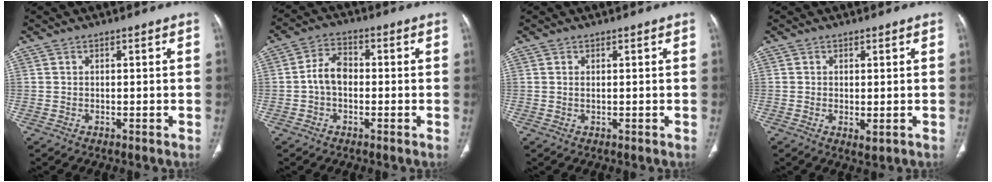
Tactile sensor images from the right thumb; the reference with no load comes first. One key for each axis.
{"total": 5.7, "fx": -0.7, "fy": 3.9, "fz": 4.1, "tx": -0.065, "ty": 0.020, "tz": -0.022}
{"total": 0.7, "fx": 0.2, "fy": 0.3, "fz": 0.6, "tx": -0.015, "ty": 0.002, "tz": 0.006}
{"total": 2.0, "fx": -0.4, "fy": 0.9, "fz": 1.8, "tx": -0.035, "ty": -0.008, "tz": -0.001}